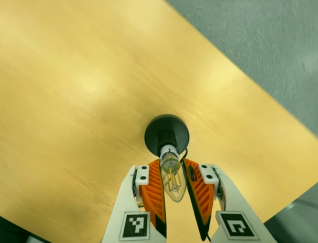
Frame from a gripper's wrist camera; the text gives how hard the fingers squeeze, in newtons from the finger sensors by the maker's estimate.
{"total": 10.9, "left": 10.4, "right": 11.3}